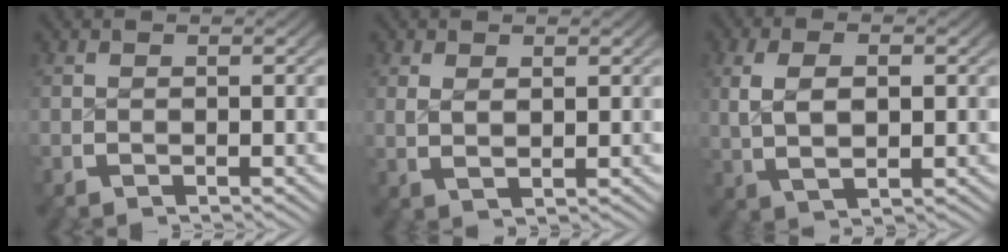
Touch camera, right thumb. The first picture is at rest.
{"total": 1.6, "force": [1.0, 0.5, 1.1], "torque": [-0.022, -0.005, 0.028]}
{"total": 5.0, "force": [0.8, 2.9, 4.0], "torque": [-0.080, -0.004, 0.024]}